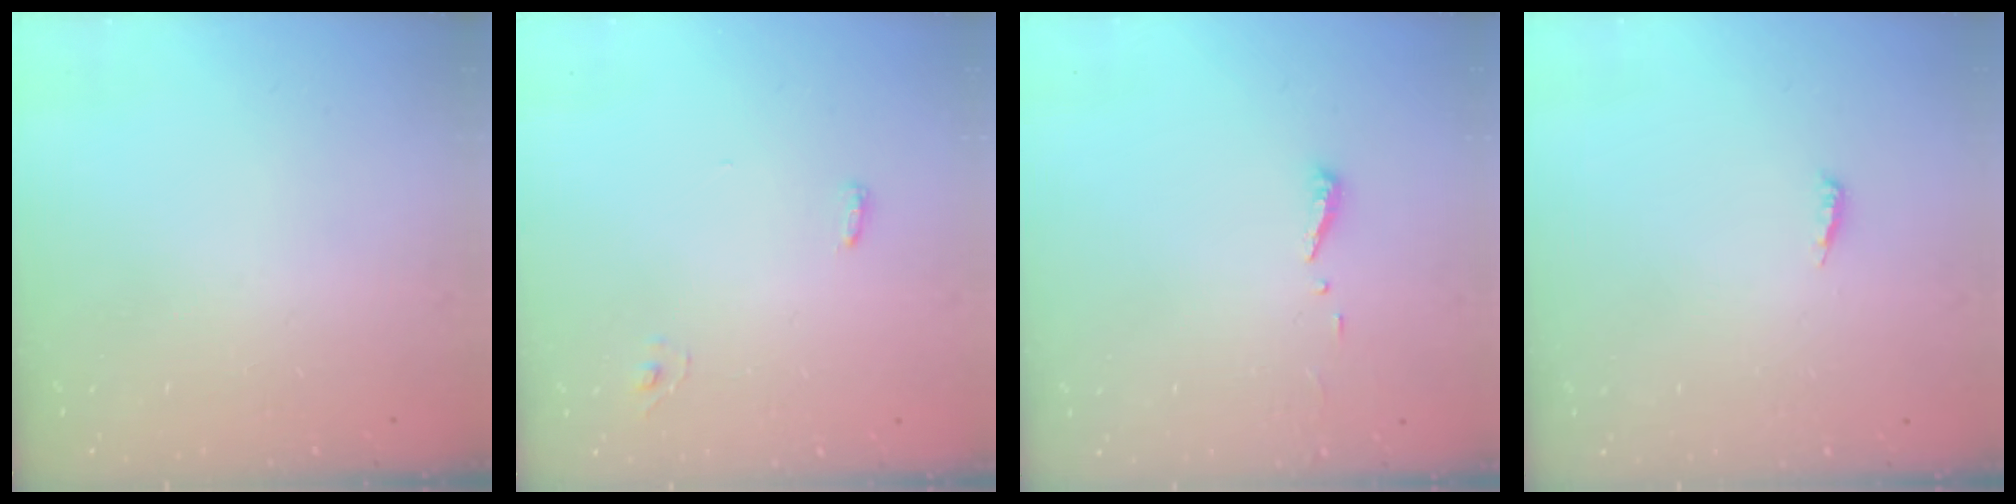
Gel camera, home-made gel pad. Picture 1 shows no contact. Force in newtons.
{"total": 4.1, "press": 3.5, "slide": 2.2}
{"total": 3.7, "press": 3.7, "slide": 0.2}
{"total": 3.9, "press": 3.9, "slide": 0.4}